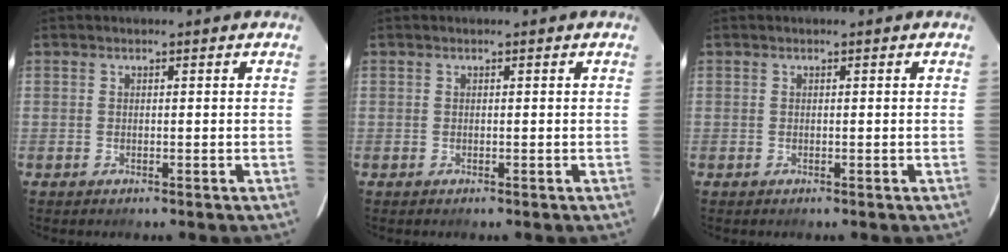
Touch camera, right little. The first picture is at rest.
{"total": 0.0}
{"total": 0.0}